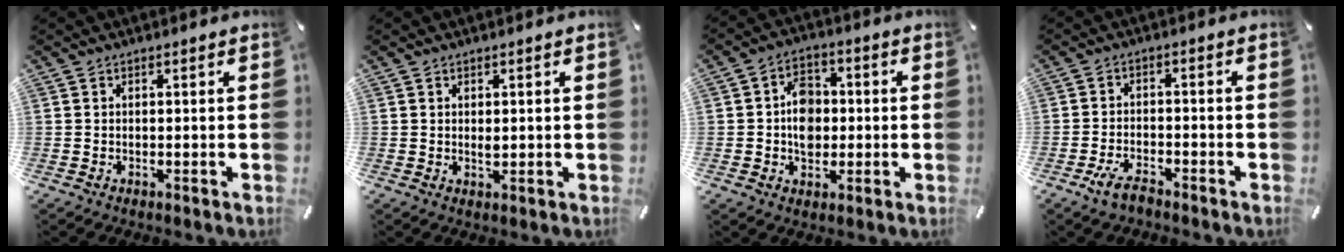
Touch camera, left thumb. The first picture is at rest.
{"total": 1.2, "force": [0.3, 0.7, 1.0], "torque": [-0.020, 0.002, 0.006]}
{"total": 8.1, "force": [-0.4, 6.7, 4.6], "torque": [-0.073, 0.009, -0.007]}
{"total": 4.9, "force": [-3.7, 1.7, 2.7], "torque": [-0.060, 0.015, -0.072]}